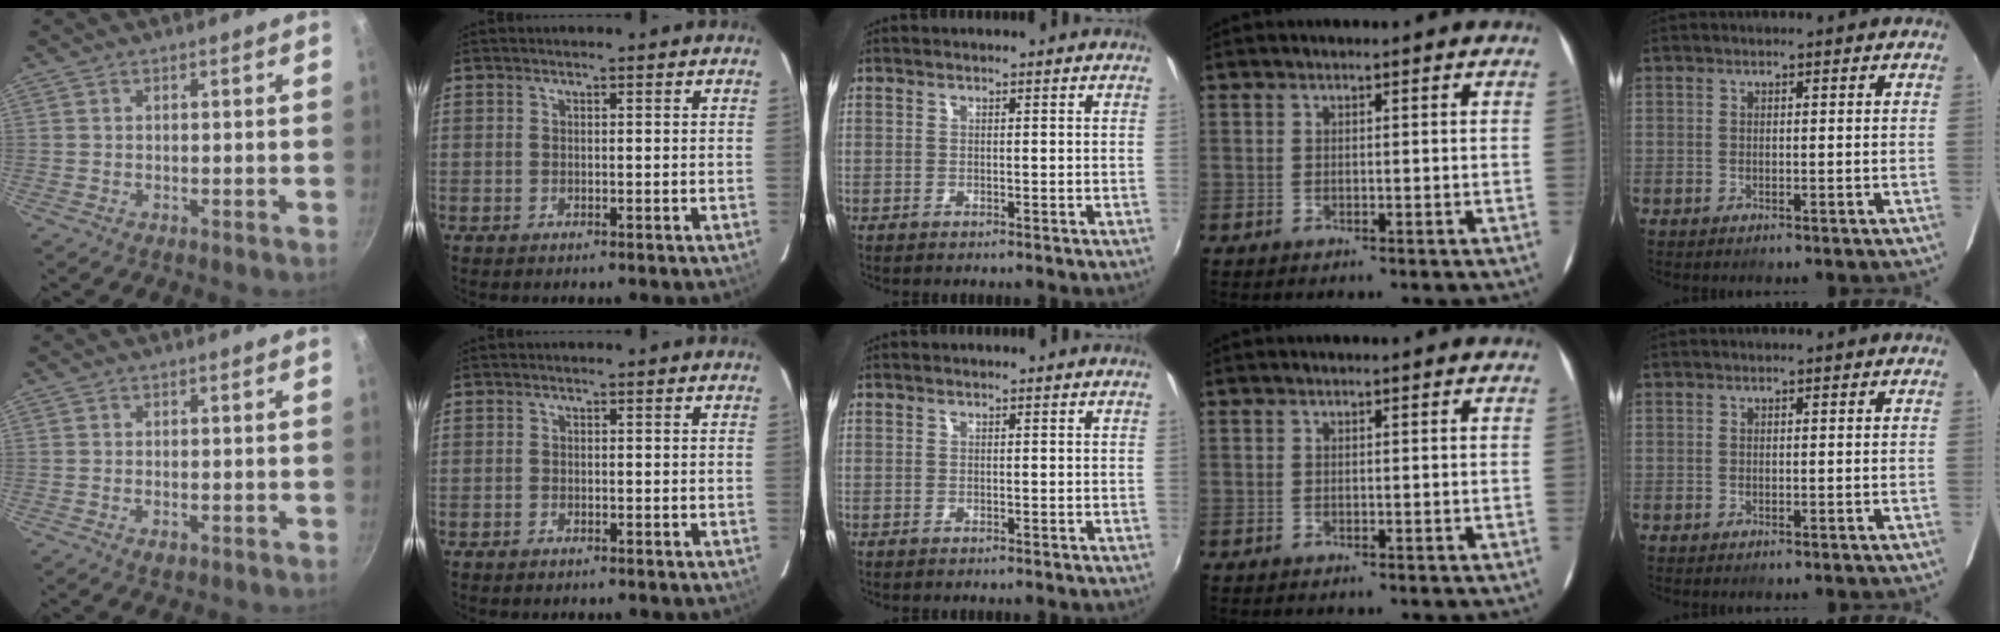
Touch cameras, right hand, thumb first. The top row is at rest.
{"thumb": {"total": 1.8, "force": [-0.6, 1.0, 1.4], "torque": [-0.022, -0.003, -0.009]}, "index": {"total": 0.8, "force": [-0.6, 0.4, 0.2], "torque": [-0.007, 0.001, -0.012]}}